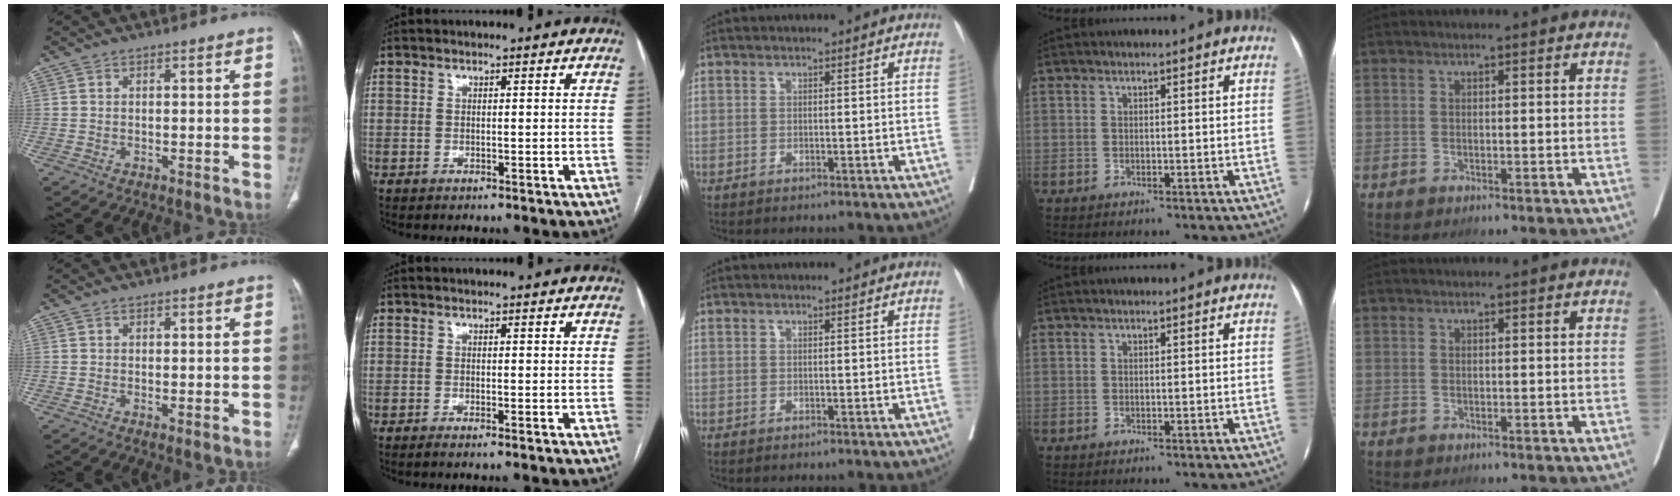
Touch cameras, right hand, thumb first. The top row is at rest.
{"thumb": {"total": 0.8, "force": [0.0, 0.2, 0.8], "torque": [-0.017, -0.006, 0.001]}, "index": {"total": 0.9, "force": [-0.5, -0.1, 0.7], "torque": [-0.013, 0.000, -0.011]}}